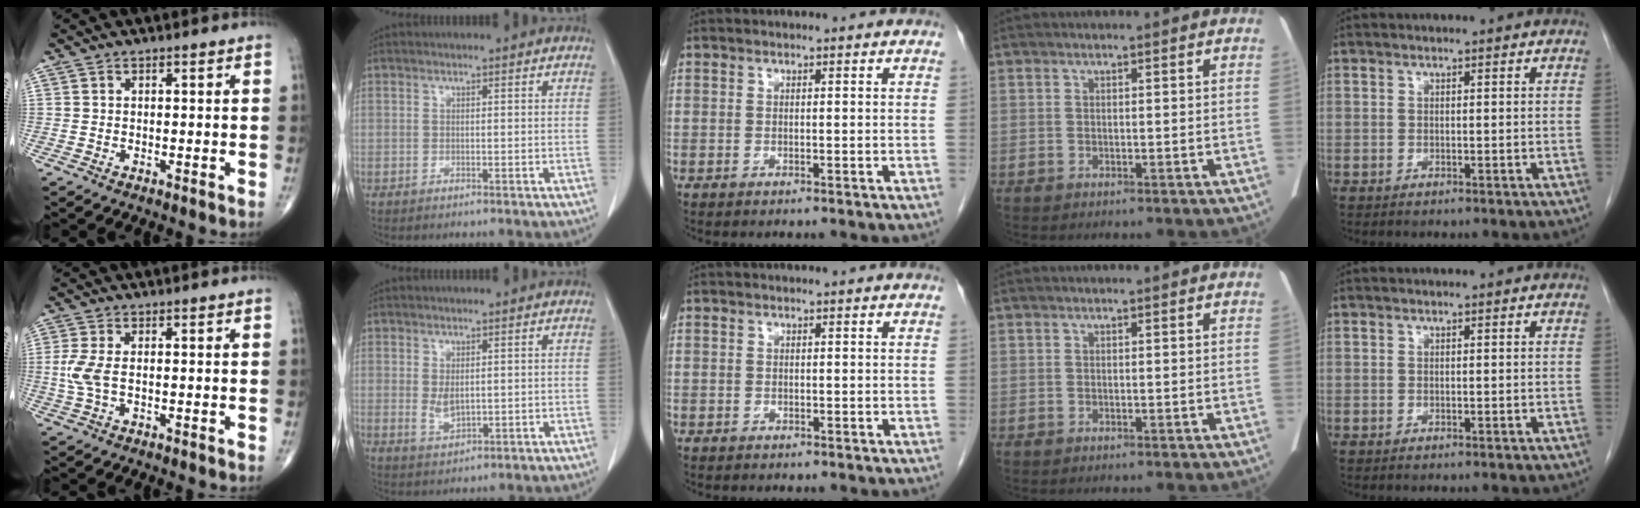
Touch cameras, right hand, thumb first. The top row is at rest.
{"thumb": {"total": 4.1, "force": [-0.1, 1.8, 3.7], "torque": [-0.104, 0.000, -0.003]}, "index": {"total": 3.3, "force": [0.3, 1.9, 2.7], "torque": [-0.053, -0.002, 0.015]}, "middle": {"total": 0.6, "force": [-0.5, 0.4, 0.0], "torque": [-0.007, 0.003, -0.010]}}